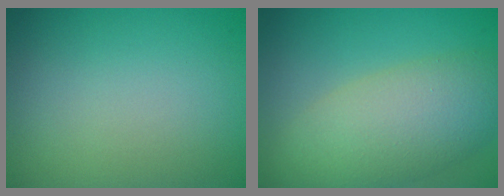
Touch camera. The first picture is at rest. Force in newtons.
{"total": 7.1, "press": 7.1, "slide": 0.5}